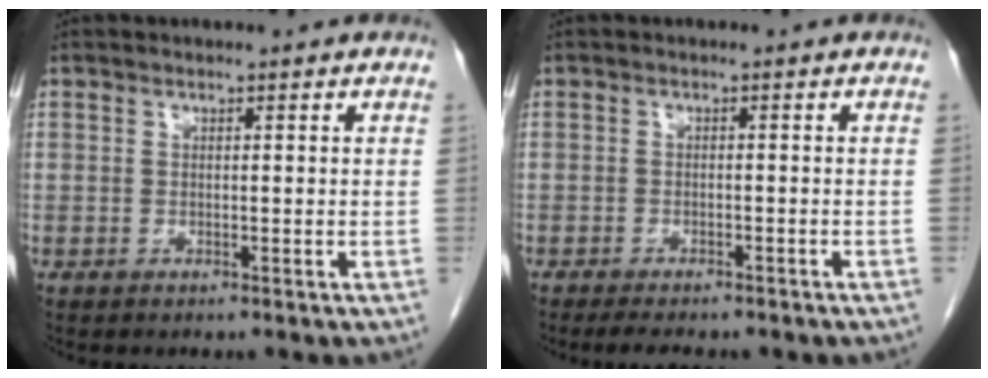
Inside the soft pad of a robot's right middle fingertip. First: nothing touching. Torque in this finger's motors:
{"motor_torque": [0.30, -0.22, 0.08, 0.04]}